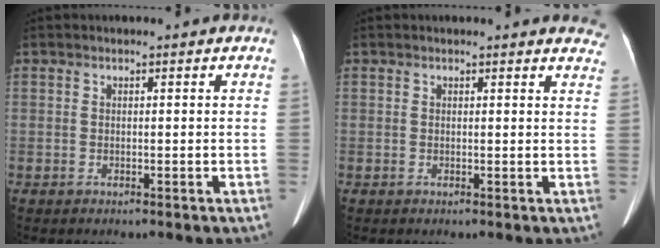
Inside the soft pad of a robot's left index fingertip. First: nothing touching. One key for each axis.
{"total": 6.6, "fx": 6.3, "fy": 1.7, "fz": 1.0, "tx": 0.022, "ty": -0.014, "tz": 0.035}